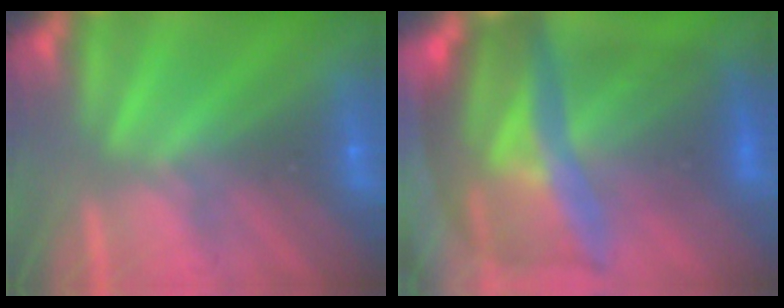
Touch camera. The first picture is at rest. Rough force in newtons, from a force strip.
{"total": 11.1}